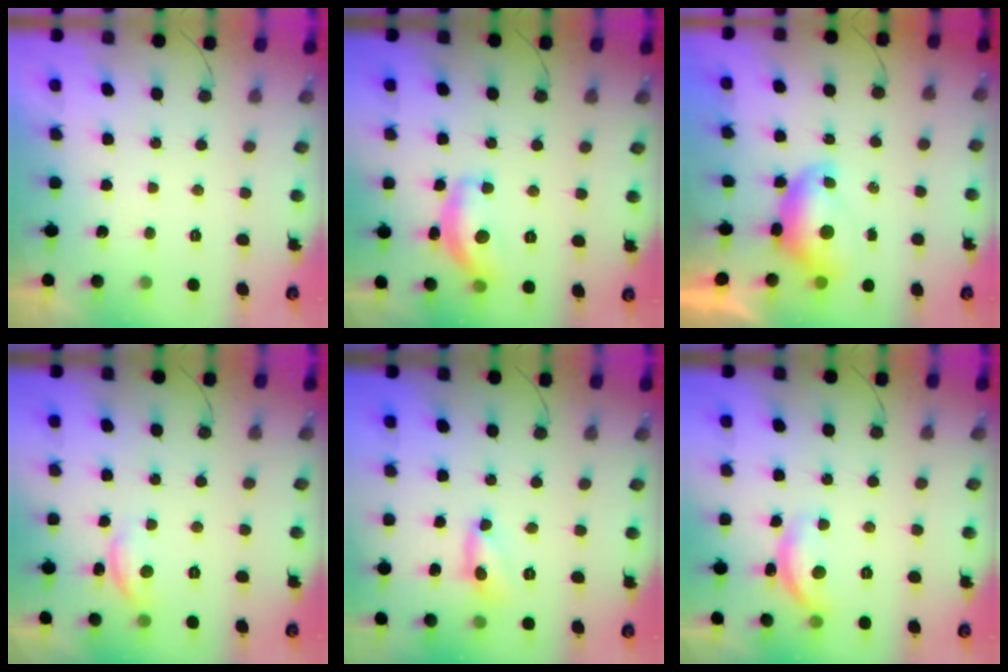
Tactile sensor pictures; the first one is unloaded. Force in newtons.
{"total": 13.6, "press": 13.6, "slide": 0.7}
{"total": 8.0, "press": 8.0, "slide": 0.9}
{"total": 9.2, "press": 9.2, "slide": 0.7}
{"total": 4.2, "press": 4.2, "slide": 0.3}
{"total": 11.2, "press": 11.2, "slide": 0.5}